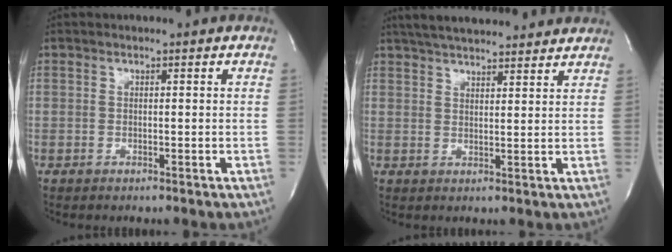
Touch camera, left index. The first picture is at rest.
{"total": 15.2, "force": [13.5, 3.0, 6.2], "torque": [-0.099, 0.040, 0.191]}